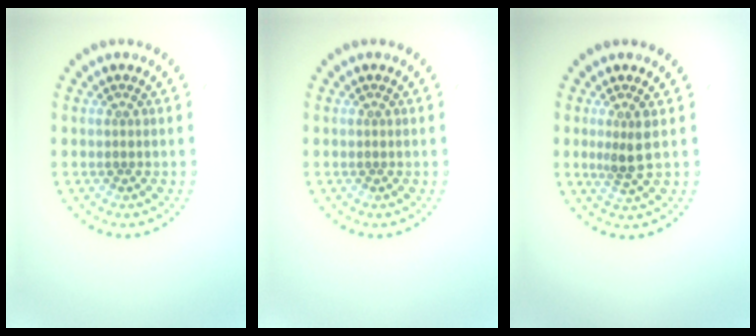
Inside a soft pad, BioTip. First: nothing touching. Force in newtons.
{"total": 0.0}
{"total": 2.2, "press": 1.7, "slide": 1.4}